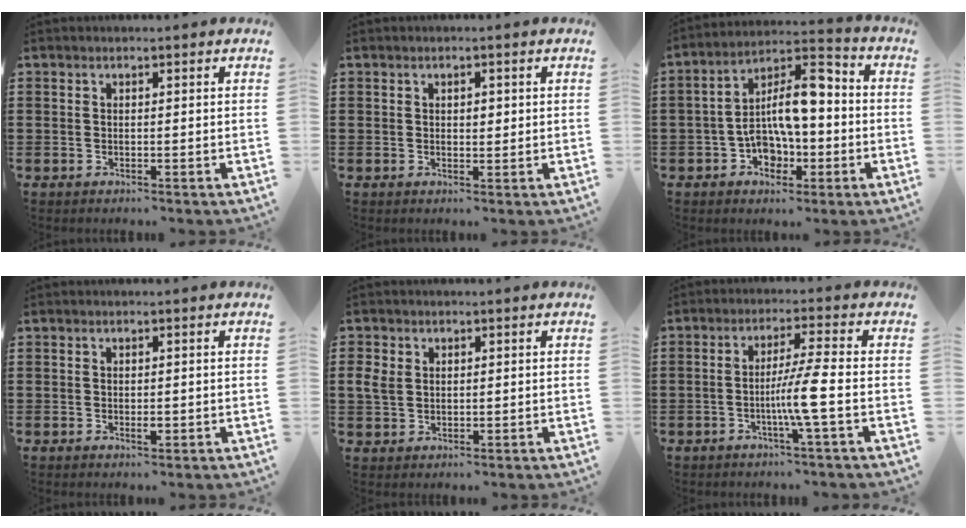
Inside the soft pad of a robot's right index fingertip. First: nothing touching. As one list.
[{"total": 1.2, "force": [0.2, 0.8, 0.9], "torque": [-0.011, 0.004, 0.001]}, {"total": 11.2, "force": [-1.7, 6.3, 9.1], "torque": [-0.157, 0.000, -0.035]}, {"total": 1.3, "force": [-0.2, 0.5, 1.2], "torque": [-0.021, 0.000, -0.003]}, {"total": 3.1, "force": [0.7, 2.5, 1.8], "torque": [-0.049, 0.008, 0.010]}, {"total": 6.3, "force": [-1.9, -0.8, 5.9], "torque": [-0.108, -0.012, -0.039]}]